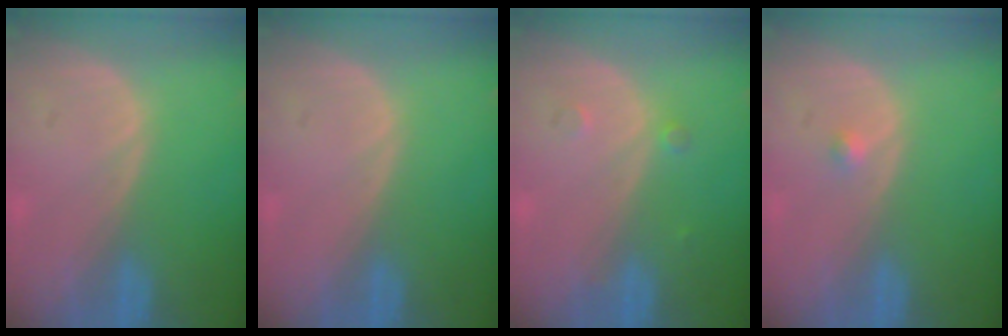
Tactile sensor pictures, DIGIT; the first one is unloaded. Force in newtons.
{"total": 0.0}
{"total": 1.3, "press": 1.3, "slide": 0.1}
{"total": 0.9, "press": 0.7, "slide": 0.6}